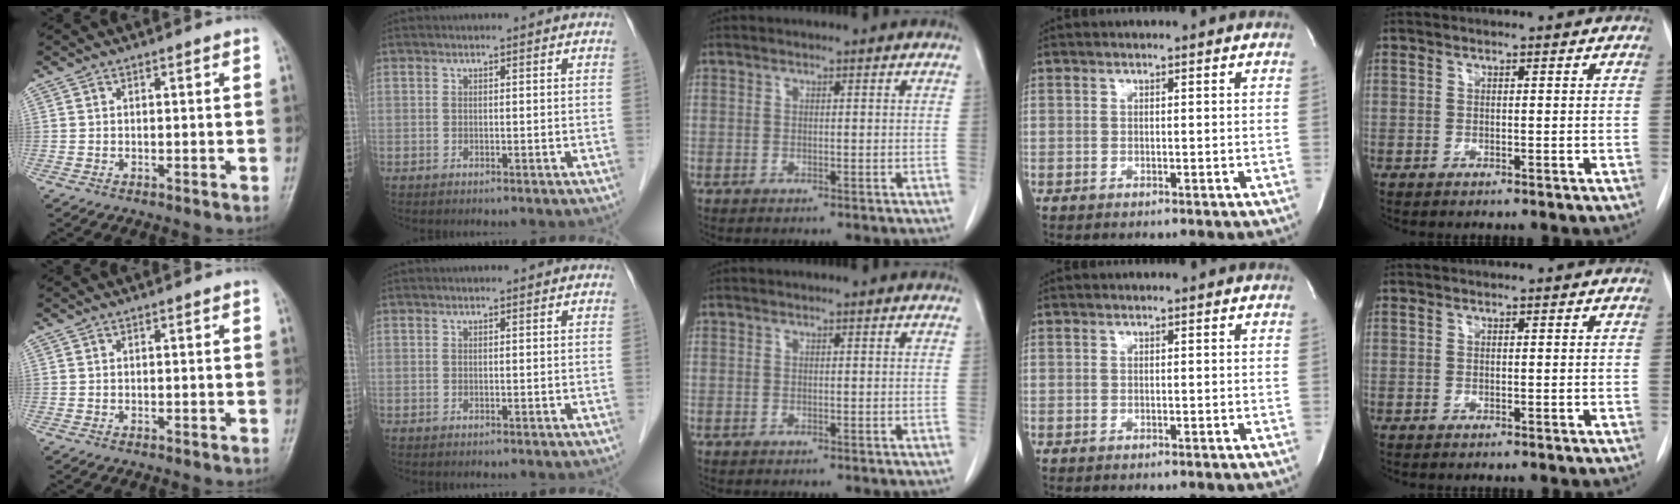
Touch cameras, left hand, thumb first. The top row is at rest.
{}